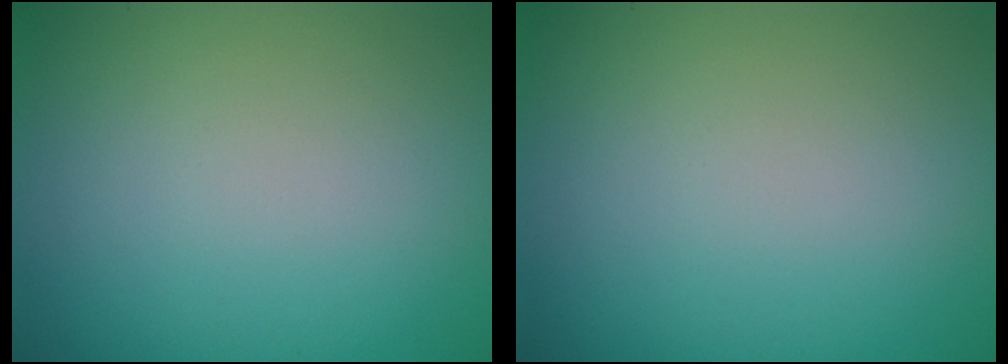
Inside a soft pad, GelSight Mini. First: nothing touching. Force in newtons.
{"total": 0.0}